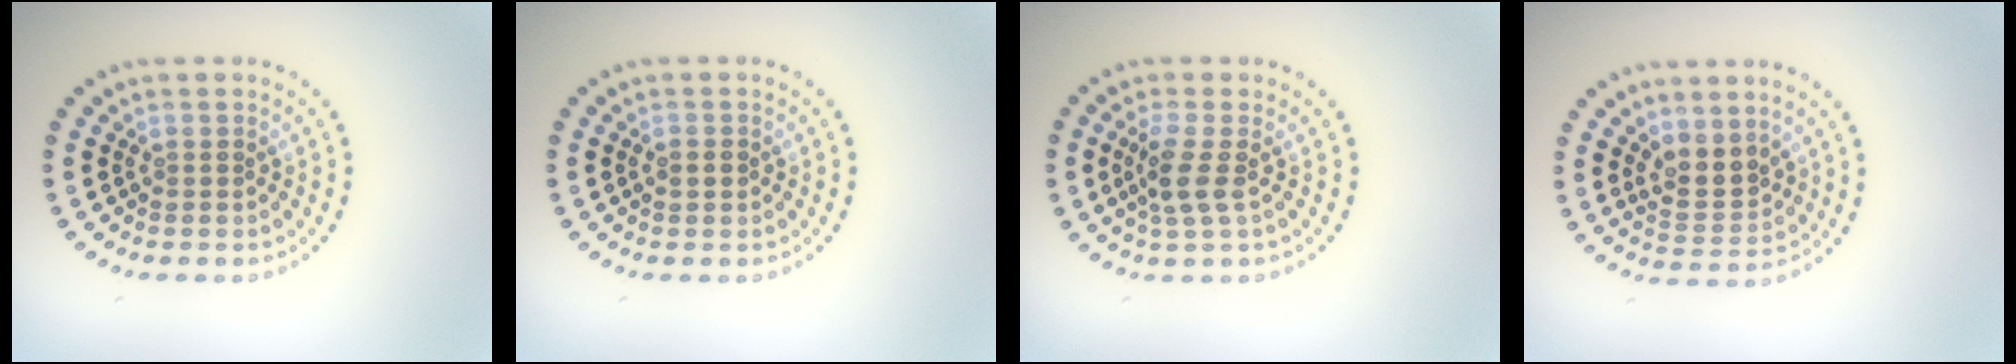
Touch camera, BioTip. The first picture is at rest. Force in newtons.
{"total": 1.2, "press": 1.2, "slide": 0.1}
{"total": 2.5, "press": 2.0, "slide": 1.4}
{"total": 2.8, "press": 2.5, "slide": 1.3}